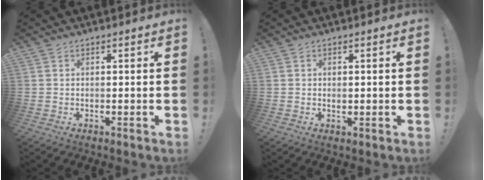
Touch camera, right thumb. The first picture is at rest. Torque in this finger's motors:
{"motor_torque": [0.01, -0.08, -0.22, 0.35, 0.01]}